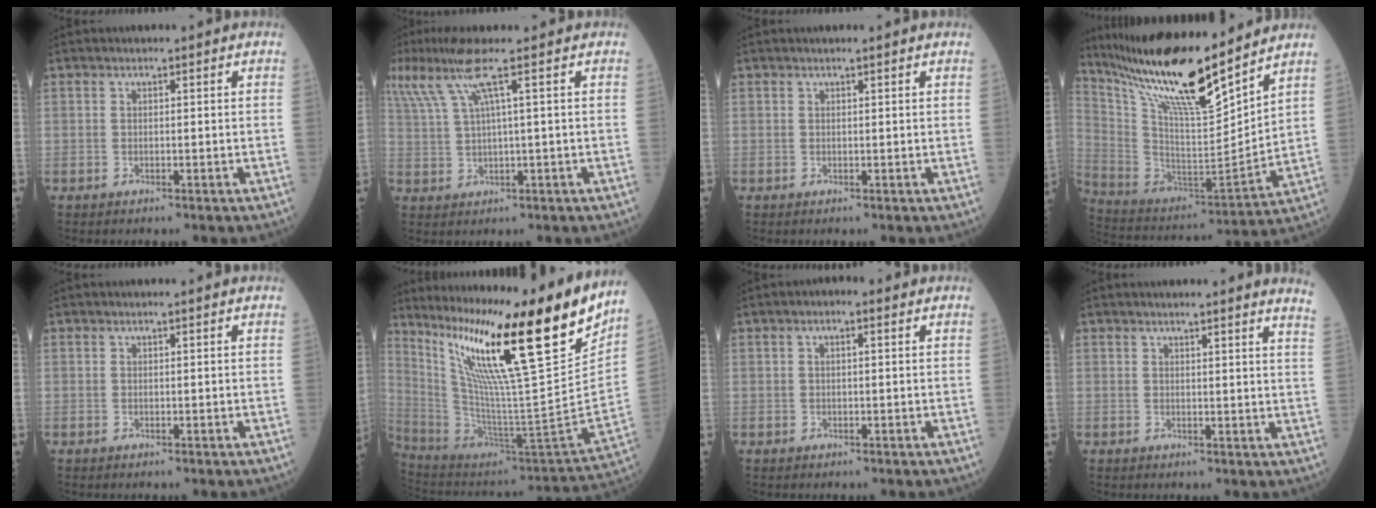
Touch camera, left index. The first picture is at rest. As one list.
[{"total": 10.3, "force": [6.2, -0.3, 8.2], "torque": [-0.191, 0.016, 0.126]}, {"total": 1.0, "force": [1.0, -0.1, 0.4], "torque": [-0.007, 0.007, 0.018]}, {"total": 21.2, "force": [17.0, 2.2, 12.6], "torque": [-0.231, -0.005, 0.314]}, {"total": 0.7, "force": [0.7, 0.0, 0.3], "torque": [-0.008, 0.006, 0.014]}, {"total": 28.7, "force": [19.2, 0.2, 21.3], "torque": [-0.354, -0.055, 0.320]}, {"total": 2.0, "force": [0.8, 0.7, 1.6], "torque": [-0.031, 0.011, 0.012]}, {"total": 7.9, "force": [7.4, -0.7, 2.5], "torque": [-0.023, -0.045, 0.059]}]